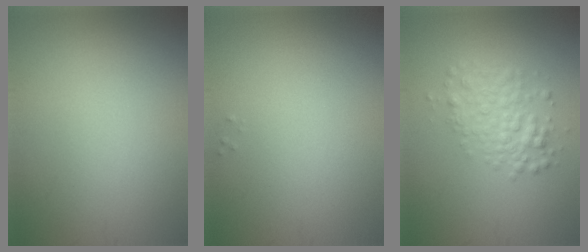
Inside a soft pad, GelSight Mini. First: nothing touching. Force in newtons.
{"total": 0.0}
{"total": 3.2, "press": 3.2, "slide": 0.1}